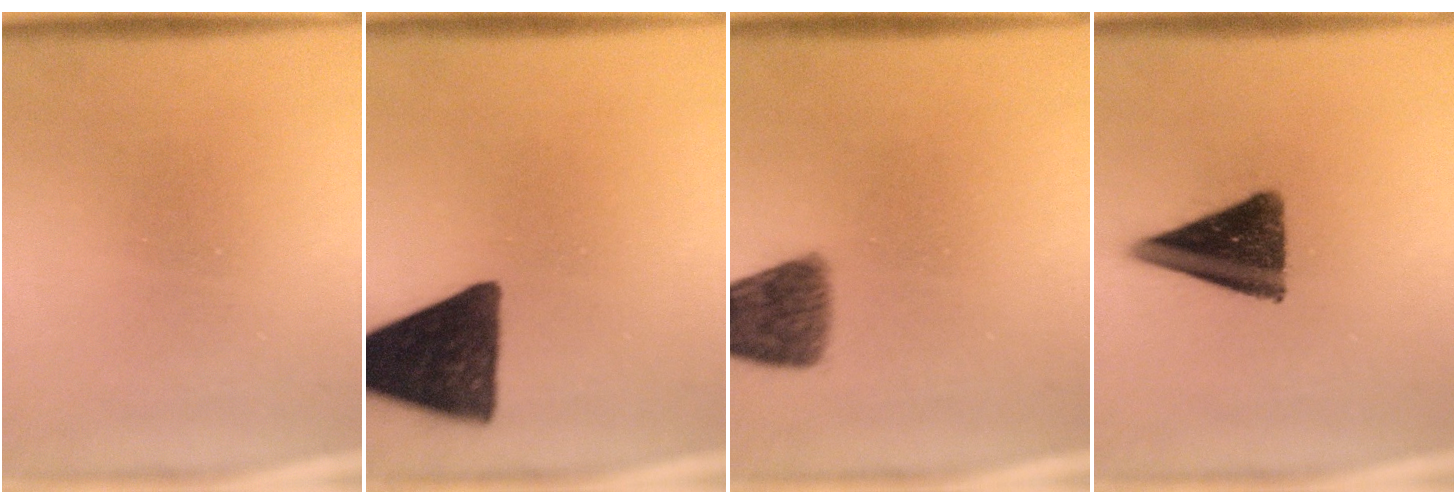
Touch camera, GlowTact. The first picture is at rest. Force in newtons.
{"total": 13.3}
{"total": 8.3}
{"total": 13.3}